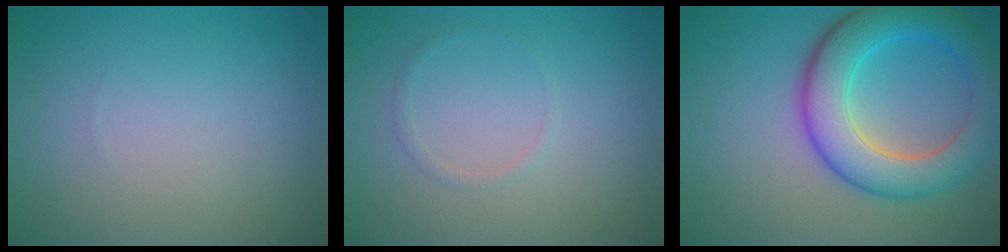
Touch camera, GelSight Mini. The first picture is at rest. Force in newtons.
{"total": 0.7, "press": 0.7, "slide": 0.0}
{"total": 7.7, "press": 7.7, "slide": 0.2}